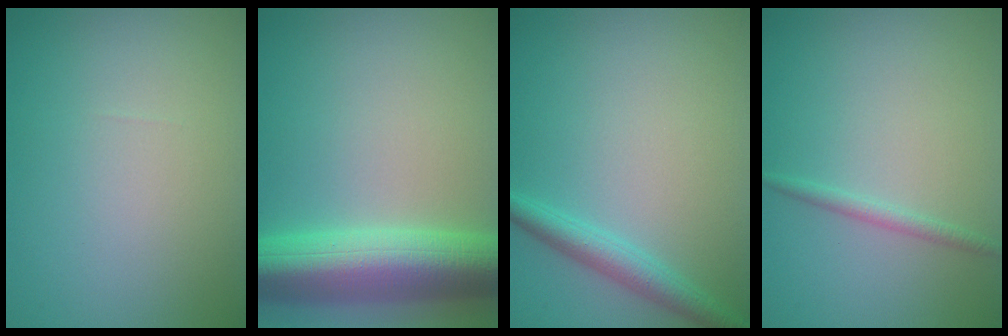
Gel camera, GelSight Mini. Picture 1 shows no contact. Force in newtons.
{"total": 9.5, "press": 9.5, "slide": 0.3}
{"total": 2.6, "press": 2.6, "slide": 0.1}
{"total": 1.2, "press": 1.2, "slide": 0.1}